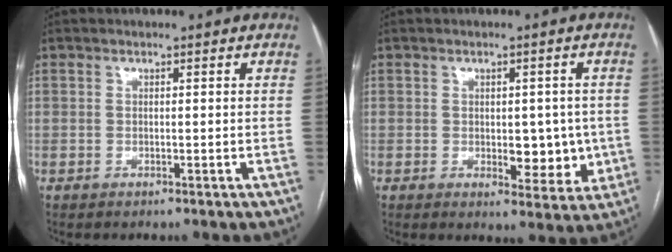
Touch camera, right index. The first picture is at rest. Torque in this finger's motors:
{"motor_torque": [0.64, 0.73, 0.08, 0.07]}